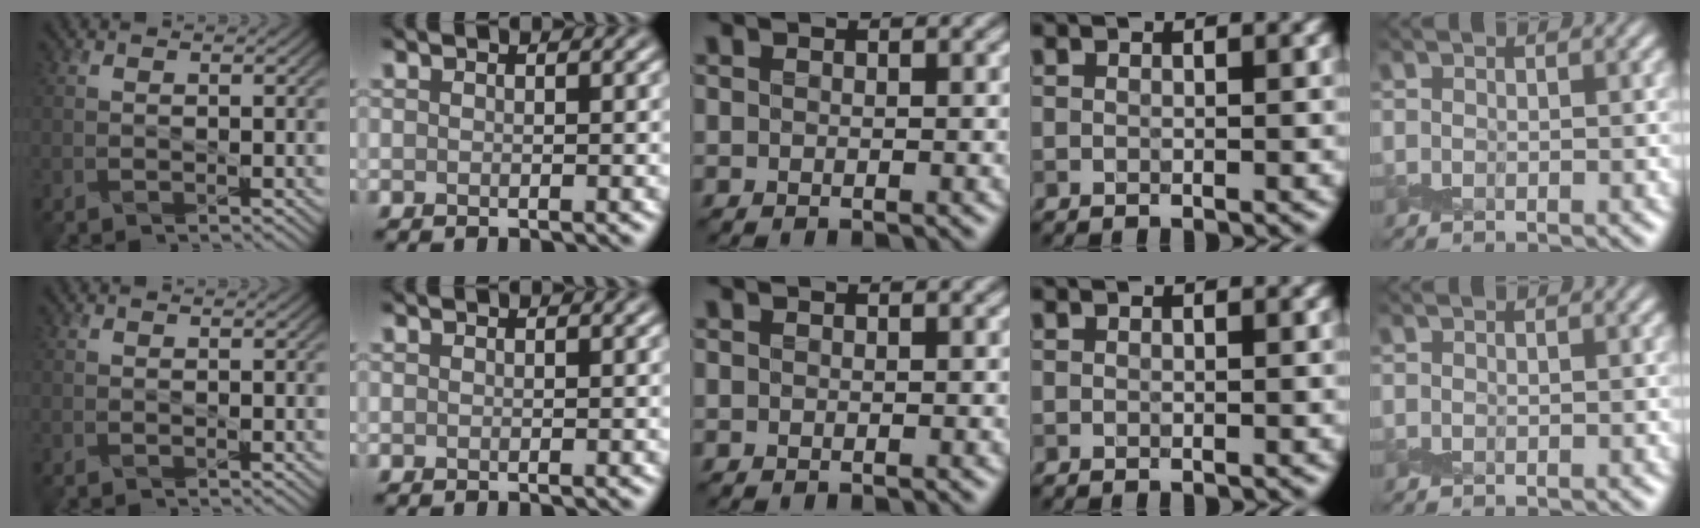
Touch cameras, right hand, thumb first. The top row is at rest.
{}